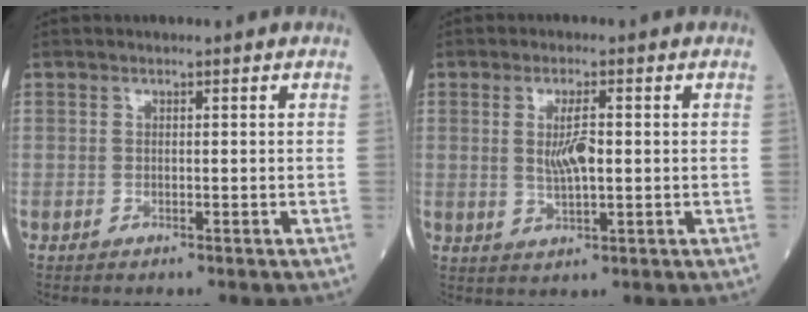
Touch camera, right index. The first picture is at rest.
{"total": 4.6, "force": [0.4, 0.9, 4.5], "torque": [-0.086, -0.001, 0.010]}